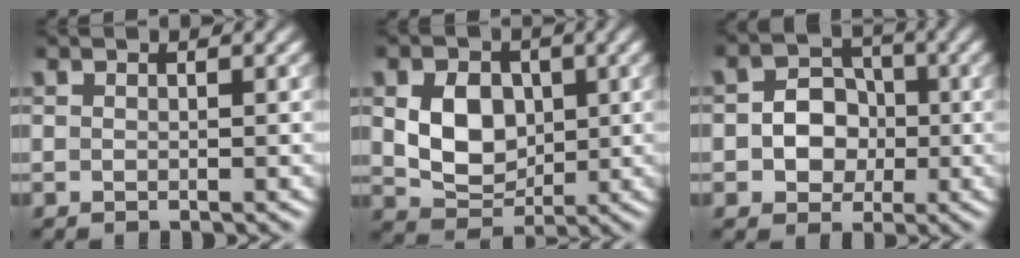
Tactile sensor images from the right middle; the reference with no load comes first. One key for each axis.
{"total": 5.4, "fx": 0.5, "fy": 4.1, "fz": 3.5, "tx": -0.070, "ty": -0.006, "tz": 0.012}
{"total": 4.5, "fx": -0.5, "fy": 3.8, "fz": 2.3, "tx": -0.018, "ty": 0.000, "tz": -0.025}